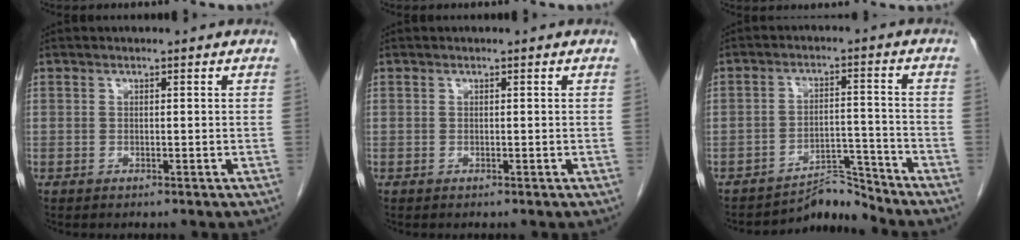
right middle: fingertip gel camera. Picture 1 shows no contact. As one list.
[{"total": 0.0}, {"total": 4.9, "force": [-4.9, 0.1, -0.9], "torque": [0.019, 0.017, -0.076]}]